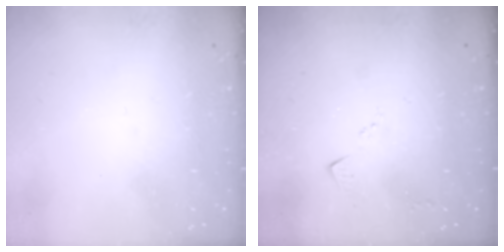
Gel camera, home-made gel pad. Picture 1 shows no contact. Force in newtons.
{"total": 4.1, "press": 4.1, "slide": 0.5}